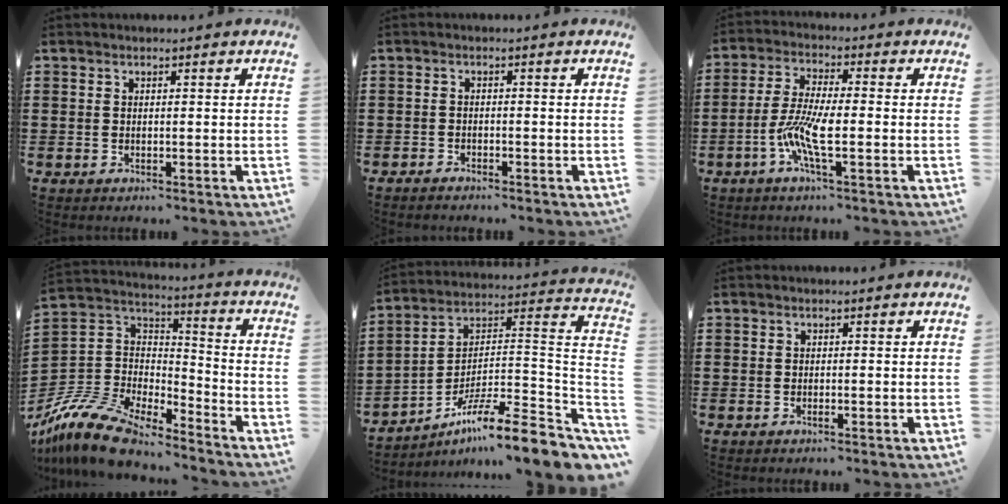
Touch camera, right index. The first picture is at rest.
{"total": 1.2, "force": [-1.2, 0.2, 0.0], "torque": [-0.004, 0.003, -0.025]}
{"total": 7.9, "force": [-2.6, 1.7, 7.2], "torque": [-0.161, -0.014, -0.055]}
{"total": 13.1, "force": [-11.5, 3.6, 5.2], "torque": [-0.130, 0.019, -0.230]}
{"total": 11.4, "force": [-8.4, 0.6, 7.8], "torque": [-0.132, -0.001, -0.164]}
{"total": 0.0}